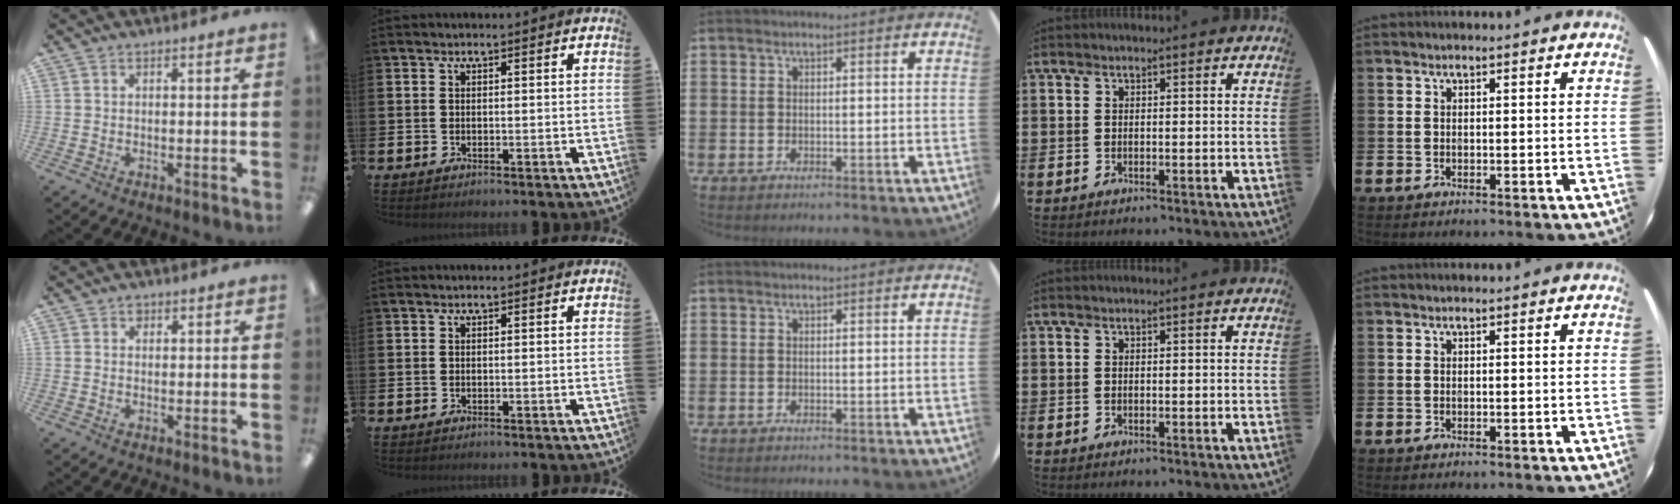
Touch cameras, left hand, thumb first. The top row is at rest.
{"thumb": {"total": 1.2, "force": [0.8, 0.8, 0.4], "torque": [-0.002, -0.001, 0.012]}}